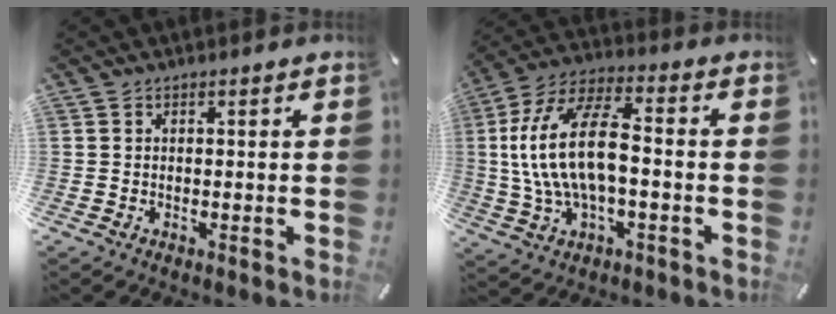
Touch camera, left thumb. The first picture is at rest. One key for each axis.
{"total": 17.0, "fx": -0.6, "fy": 8.5, "fz": 14.8, "tx": -0.300, "ty": 0.010, "tz": -0.012}